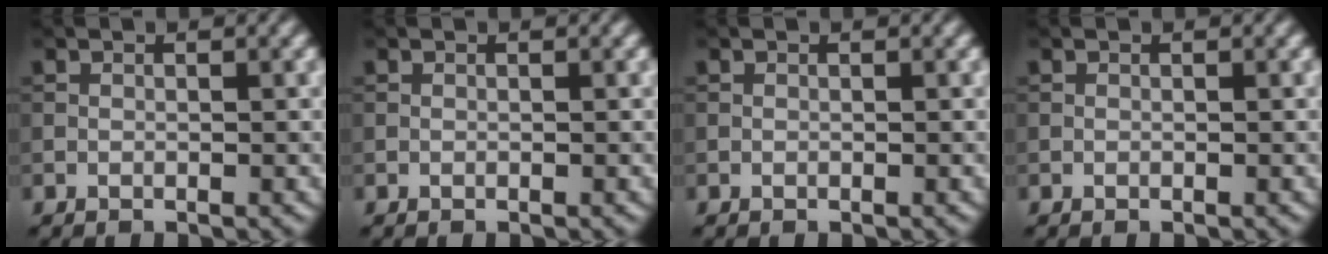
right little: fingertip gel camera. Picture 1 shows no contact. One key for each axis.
{"total": 0.0}
{"total": 0.0}
{"total": 0.0}